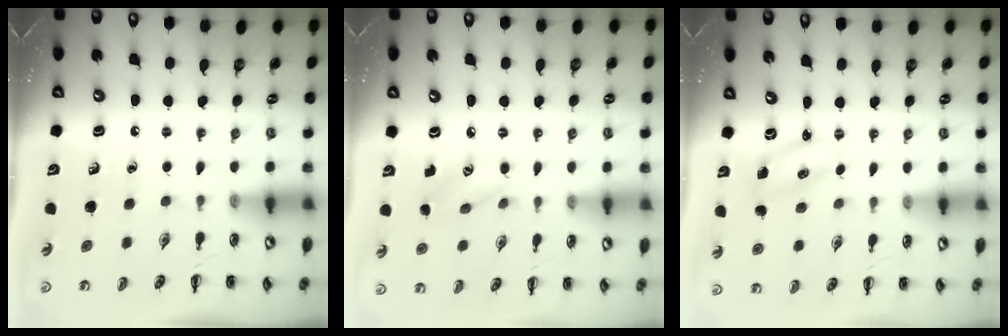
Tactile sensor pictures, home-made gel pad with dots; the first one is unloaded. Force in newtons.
{"total": 6.2, "press": 6.1, "slide": 1.1}
{"total": 2.6, "press": 2.6, "slide": 0.5}